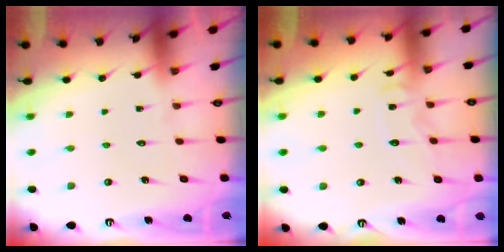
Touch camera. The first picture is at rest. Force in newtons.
{"total": 8.1, "press": 8.1, "slide": 0.6}